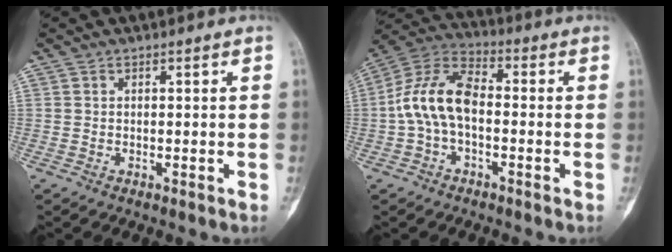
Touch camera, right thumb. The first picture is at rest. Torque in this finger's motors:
{"motor_torque": [0.25, 0.22, 0.91, -0.90, 0.46]}